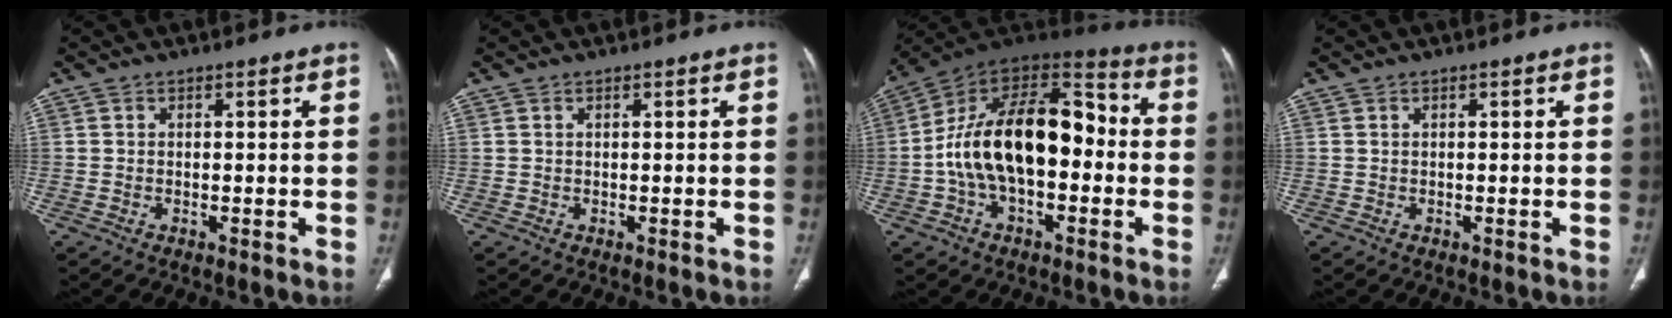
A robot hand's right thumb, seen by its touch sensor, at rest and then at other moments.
{"total": 0.0}
{"total": 22.0, "force": [-1.7, 12.4, 18.2], "torque": [-0.296, 0.048, -0.033]}
{"total": 0.0}